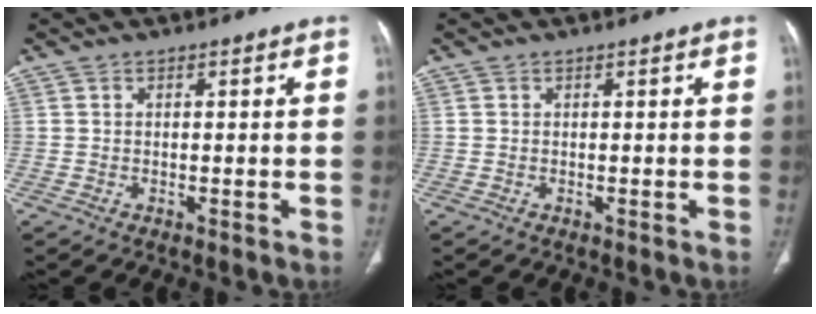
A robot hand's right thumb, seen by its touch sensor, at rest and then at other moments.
{"total": 0.0}